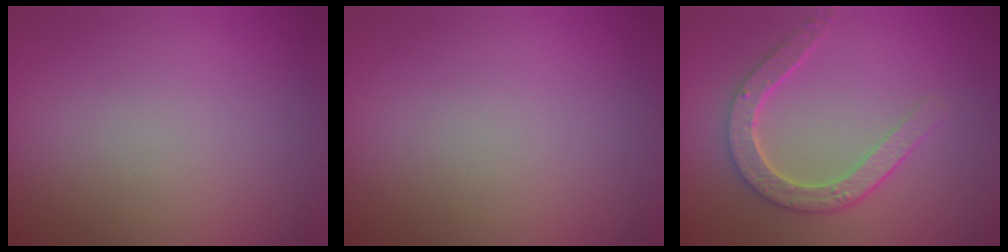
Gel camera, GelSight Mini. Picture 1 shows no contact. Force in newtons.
{"total": 0.0}
{"total": 4.5, "press": 3.6, "slide": 2.8}